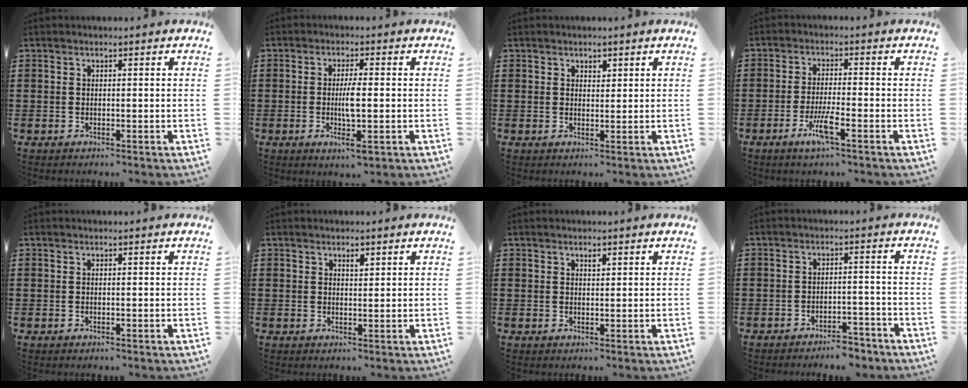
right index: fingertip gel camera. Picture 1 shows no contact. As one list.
[{"total": 4.9, "force": [-0.6, 0.8, 4.8], "torque": [-0.099, -0.006, -0.018]}, {"total": 1.4, "force": [1.1, 0.7, 0.3], "torque": [-0.008, 0.001, 0.022]}, {"total": 4.6, "force": [-2.4, 0.3, 3.9], "torque": [-0.083, -0.014, -0.047]}, {"total": 0.0}, {"total": 1.3, "force": [1.0, 0.5, 0.8], "torque": [-0.009, -0.002, 0.016]}, {"total": 0.8, "force": [0.5, 0.4, 0.4], "torque": [-0.009, 0.001, 0.010]}, {"total": 3.8, "force": [-3.7, 0.5, 0.8], "torque": [-0.017, 0.005, -0.075]}]